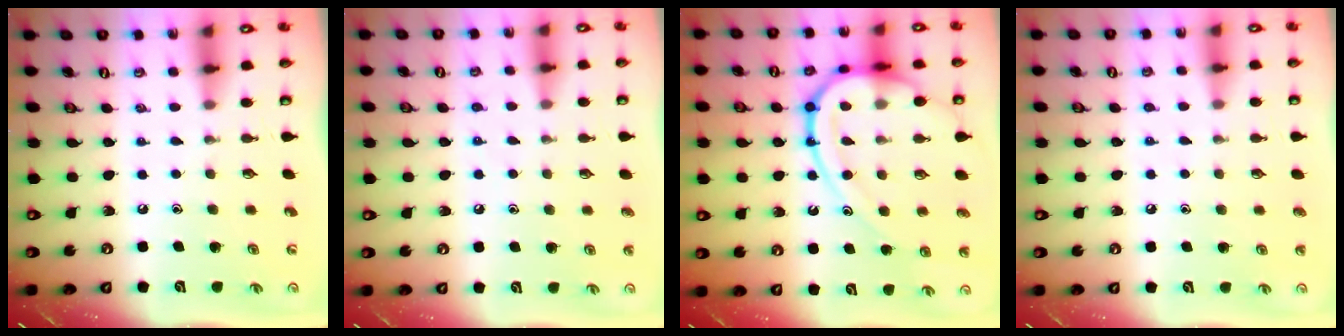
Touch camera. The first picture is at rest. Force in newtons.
{"total": 5.7, "press": 5.6, "slide": 1.1}
{"total": 18.9, "press": 18.8, "slide": 1.8}
{"total": 4.8, "press": 4.7, "slide": 0.9}